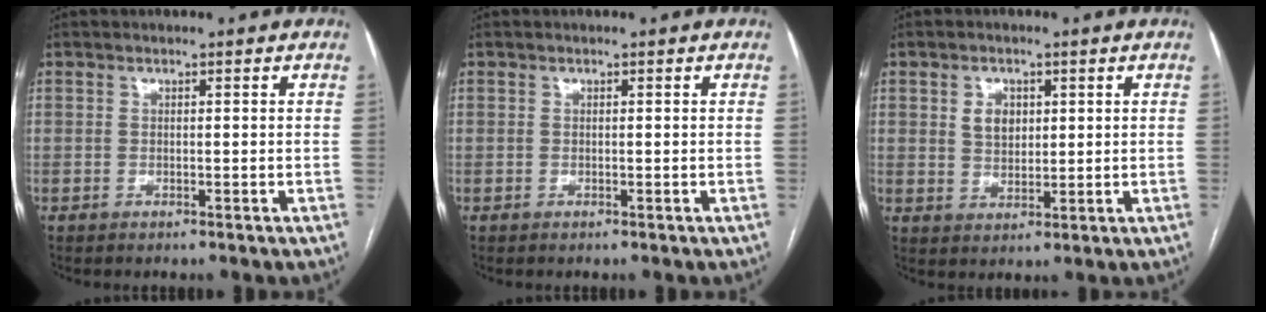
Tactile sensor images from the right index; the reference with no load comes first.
{"total": 0.0}
{"total": 3.6, "force": [1.4, 2.5, 2.1], "torque": [-0.040, 0.002, 0.031]}